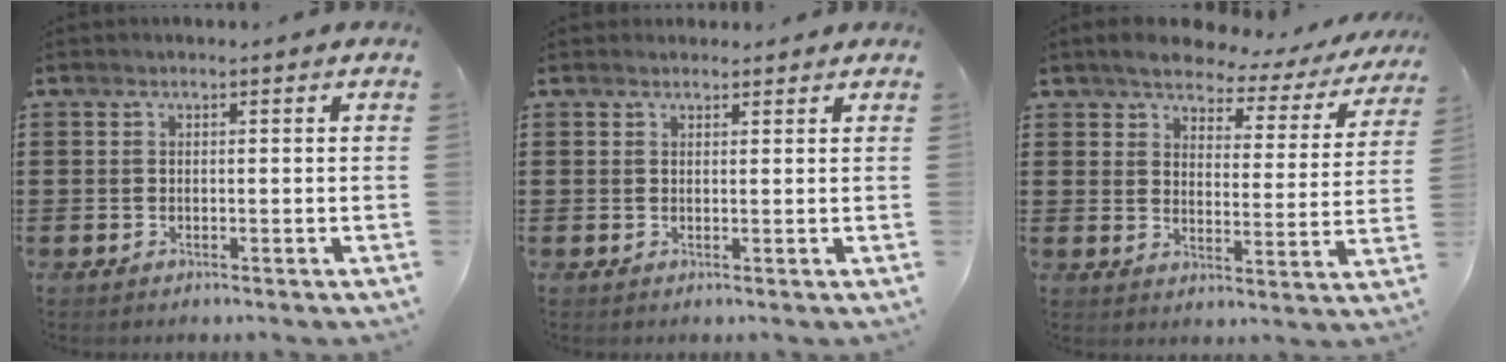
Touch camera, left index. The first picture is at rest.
{"total": 1.0, "force": [1.0, 0.4, 0.0], "torque": [-0.002, 0.002, 0.019]}
{"total": 4.6, "force": [4.2, 1.3, 1.5], "torque": [-0.045, -0.025, 0.066]}